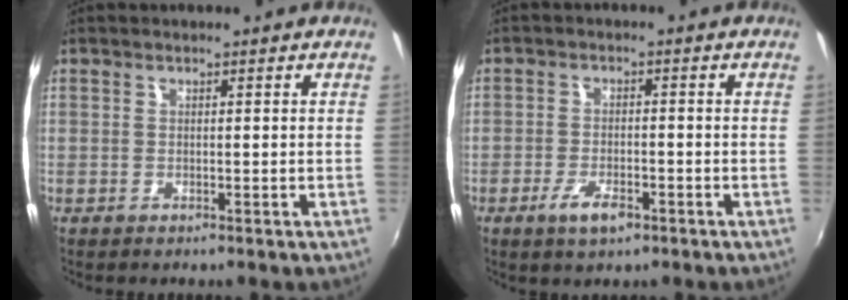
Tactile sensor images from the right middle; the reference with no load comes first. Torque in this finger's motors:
{"motor_torque": [0.63, -0.51, 0.23, 0.02]}